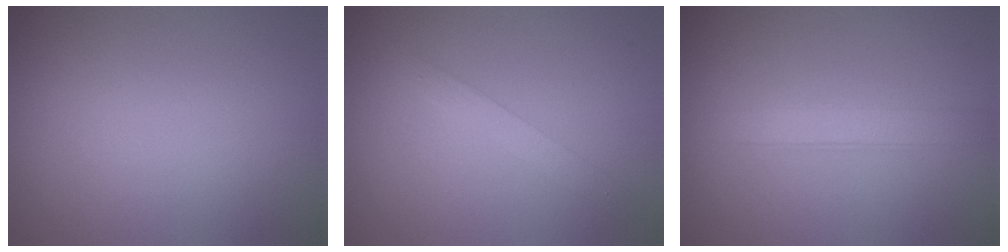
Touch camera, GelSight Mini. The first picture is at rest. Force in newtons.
{"total": 1.6, "press": 1.6, "slide": 0.1}
{"total": 2.1, "press": 2.1, "slide": 0.1}